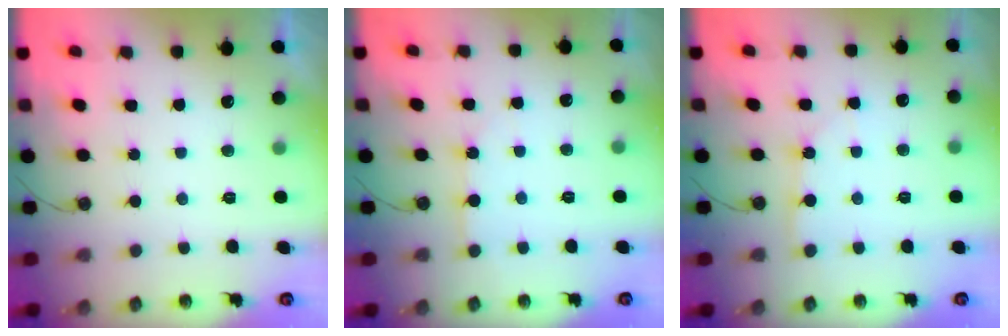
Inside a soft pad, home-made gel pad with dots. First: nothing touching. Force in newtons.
{"total": 3.5, "press": 3.5, "slide": 0.2}
{"total": 2.5, "press": 2.5, "slide": 0.3}